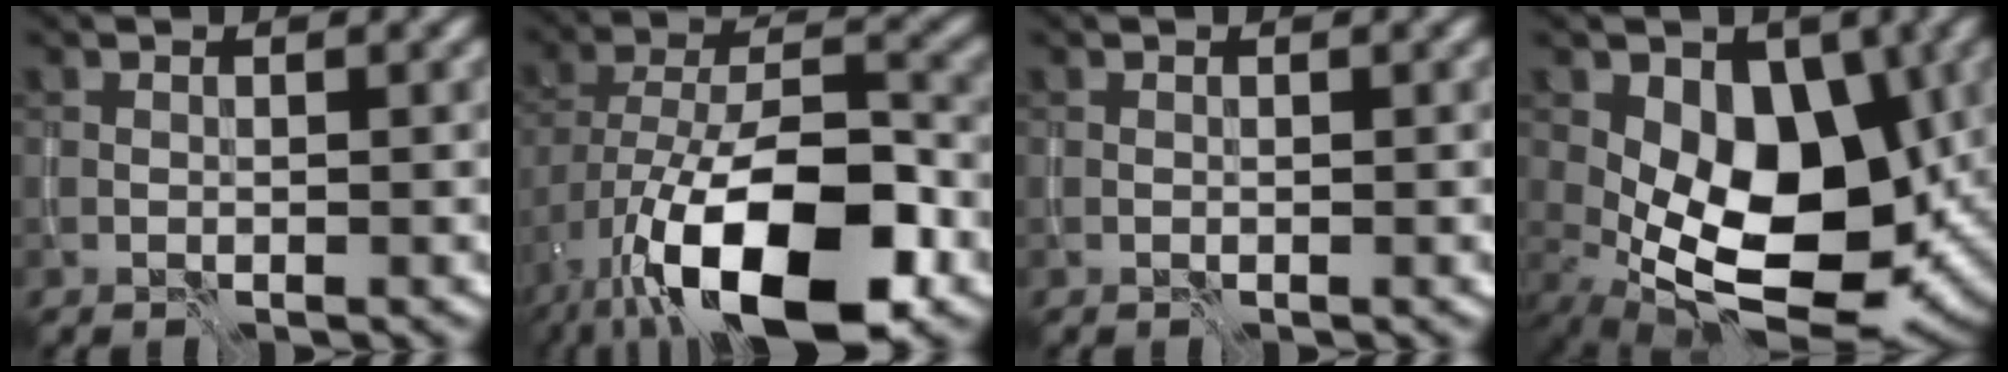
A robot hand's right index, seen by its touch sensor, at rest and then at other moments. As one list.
[{"total": 15.8, "force": [-7.6, 6.7, 12.1], "torque": [-0.203, -0.017, -0.134]}, {"total": 0.0}, {"total": 10.3, "force": [-0.1, 6.4, 8.0], "torque": [-0.124, -0.019, 0.002]}]